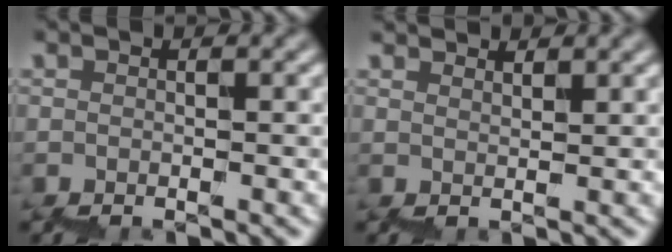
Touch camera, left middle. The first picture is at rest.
{"total": 1.7, "force": [1.6, 0.4, 0.5], "torque": [-0.001, 0.001, 0.028]}